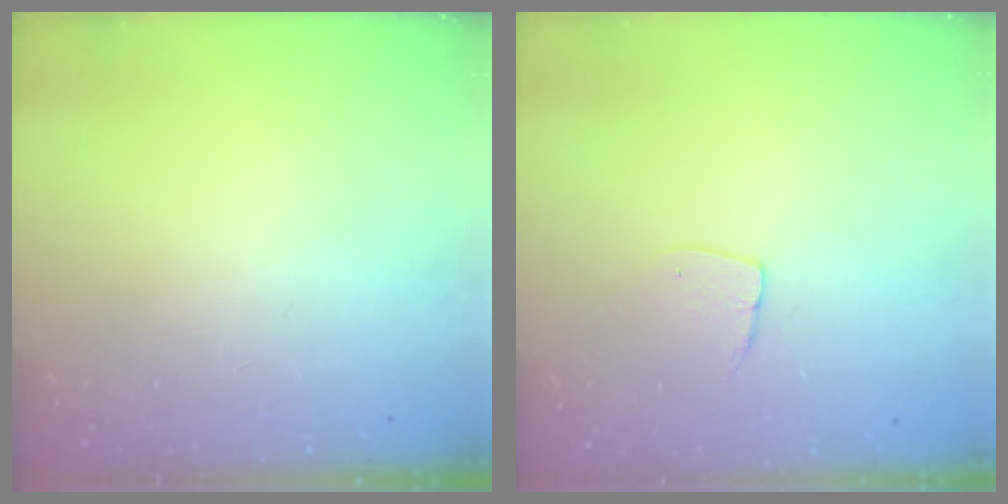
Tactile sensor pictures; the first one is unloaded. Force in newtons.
{"total": 5.0, "press": 5.0, "slide": 0.3}